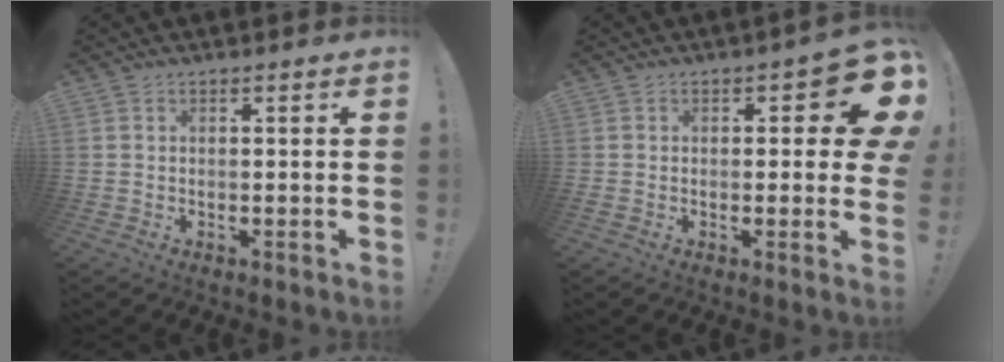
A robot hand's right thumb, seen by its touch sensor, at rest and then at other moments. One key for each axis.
{"total": 8.0, "fx": 2.5, "fy": 3.1, "fz": 7.0, "tx": -0.072, "ty": -0.023, "tz": 0.042}